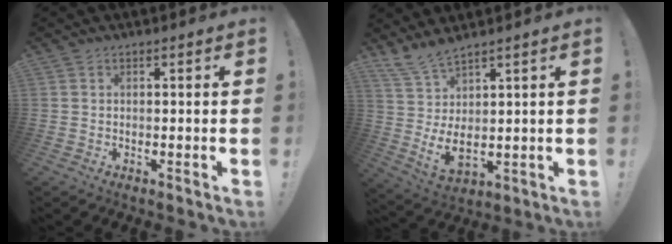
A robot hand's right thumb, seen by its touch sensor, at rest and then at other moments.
{"total": 8.7, "force": [4.3, 2.7, 7.0], "torque": [-0.137, -0.041, 0.087]}